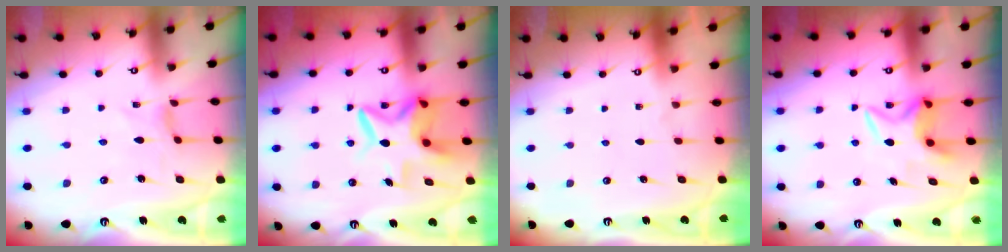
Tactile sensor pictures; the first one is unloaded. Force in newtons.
{"total": 9.4, "press": 9.4, "slide": 1.0}
{"total": 0.0}
{"total": 5.5, "press": 5.5, "slide": 0.3}